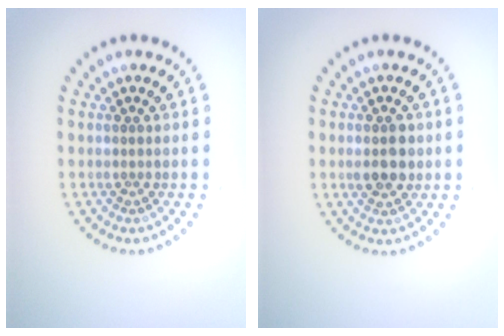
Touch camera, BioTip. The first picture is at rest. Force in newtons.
{"total": 2.6, "press": 2.6, "slide": 0.2}